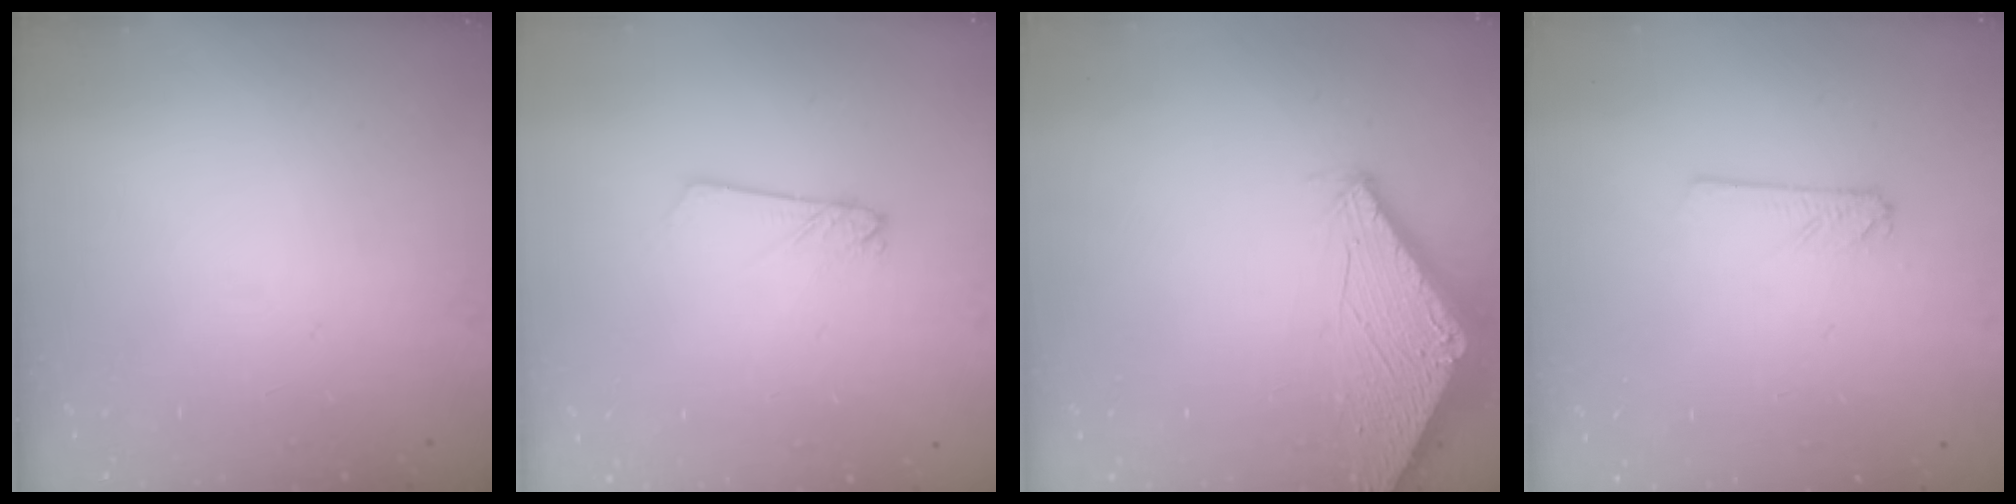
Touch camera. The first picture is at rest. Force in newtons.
{"total": 2.2, "press": 2.2, "slide": 0.1}
{"total": 2.8, "press": 2.8, "slide": 0.2}
{"total": 2.4, "press": 2.4, "slide": 0.2}